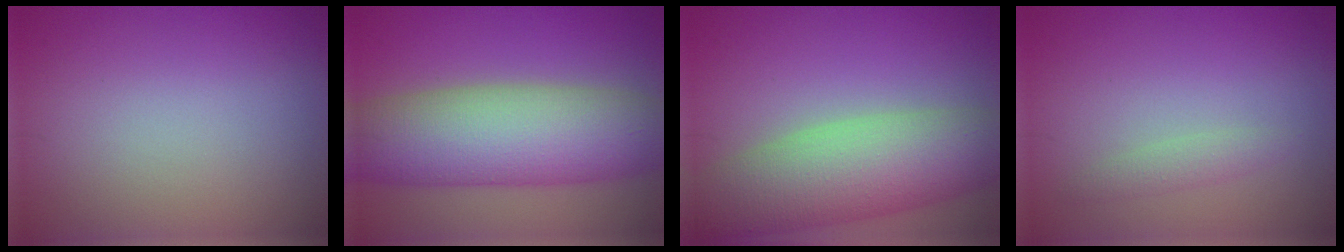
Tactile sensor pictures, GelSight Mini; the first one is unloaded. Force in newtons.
{"total": 10.7, "press": 10.7, "slide": 0.6}
{"total": 9.4, "press": 9.4, "slide": 0.4}
{"total": 1.3, "press": 1.3, "slide": 0.1}